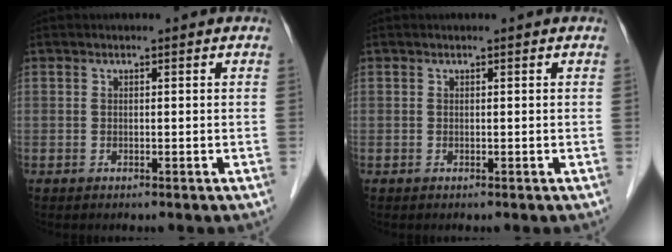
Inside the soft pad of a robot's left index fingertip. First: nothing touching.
{"total": 0.0}